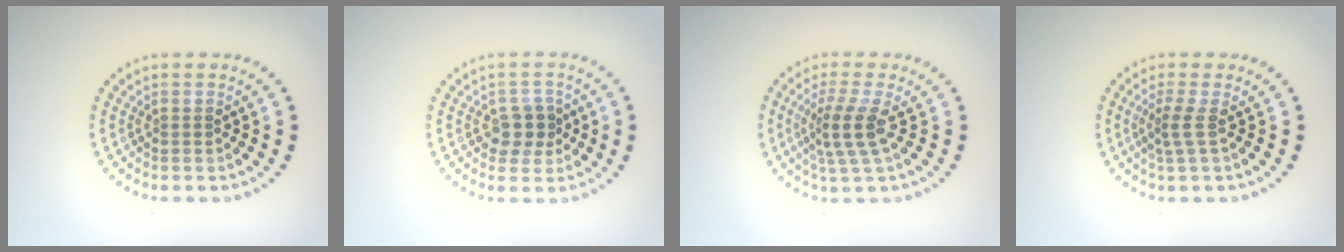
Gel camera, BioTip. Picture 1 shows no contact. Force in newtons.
{"total": 2.7, "press": 2.6, "slide": 1.0}
{"total": 3.2, "press": 2.4, "slide": 2.1}
{"total": 1.8, "press": 1.1, "slide": 1.4}